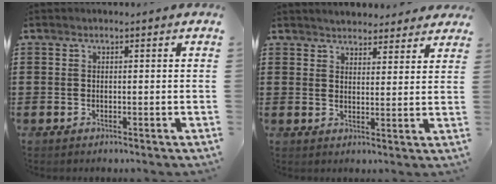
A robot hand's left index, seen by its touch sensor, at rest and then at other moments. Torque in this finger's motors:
{"motor_torque": [2.14, 0.00, 0.26, 0.06]}